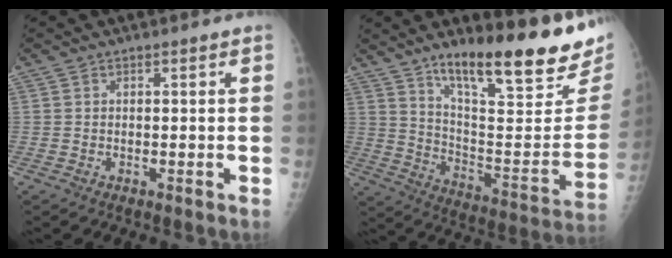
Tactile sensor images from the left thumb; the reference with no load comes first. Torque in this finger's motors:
{"motor_torque": [0.38, 0.21, 1.42, -1.36, 0.15]}